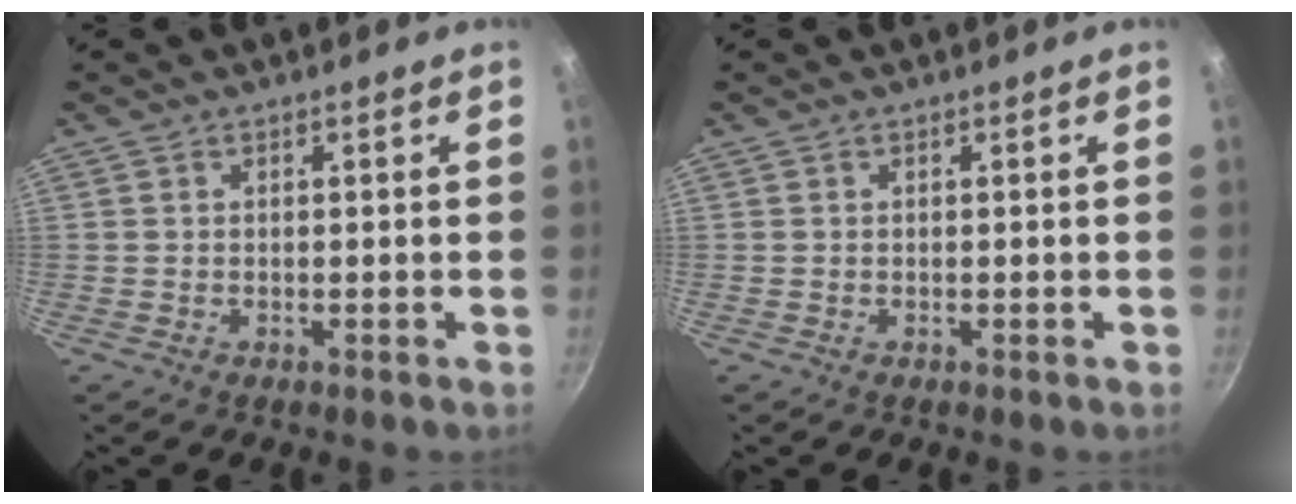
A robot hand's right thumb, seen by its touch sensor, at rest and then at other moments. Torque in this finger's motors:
{"motor_torque": [0.00, 0.00, 0.05, 0.02, 0.01]}